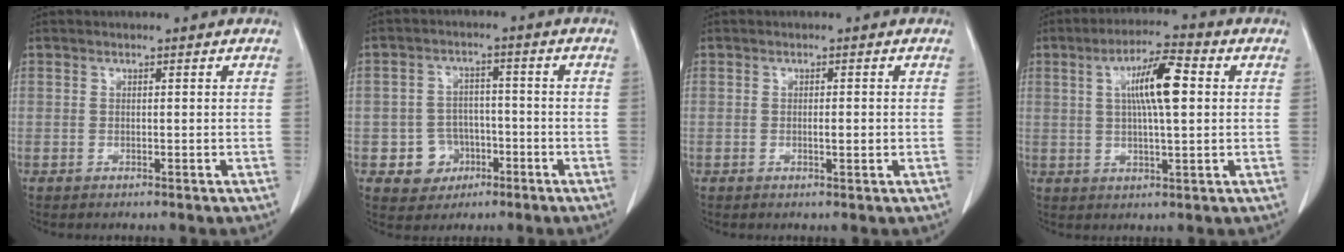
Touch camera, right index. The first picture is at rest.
{"total": 5.7, "force": [-2.2, 5.1, 1.1], "torque": [-0.013, 0.012, -0.026]}
{"total": 1.4, "force": [-0.2, 0.3, 1.4], "torque": [-0.024, 0.001, -0.001]}
{"total": 8.9, "force": [1.9, 1.3, 8.6], "torque": [-0.155, 0.013, 0.031]}